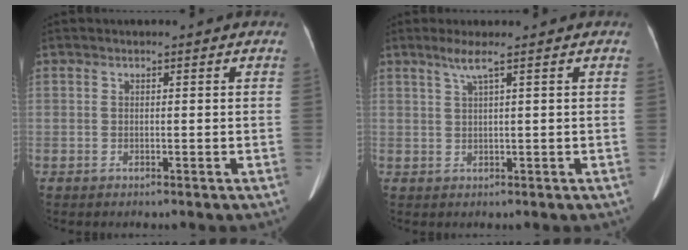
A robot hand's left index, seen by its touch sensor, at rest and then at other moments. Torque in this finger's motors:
{"motor_torque": [0.35, -0.37, 0.19, 0.00]}